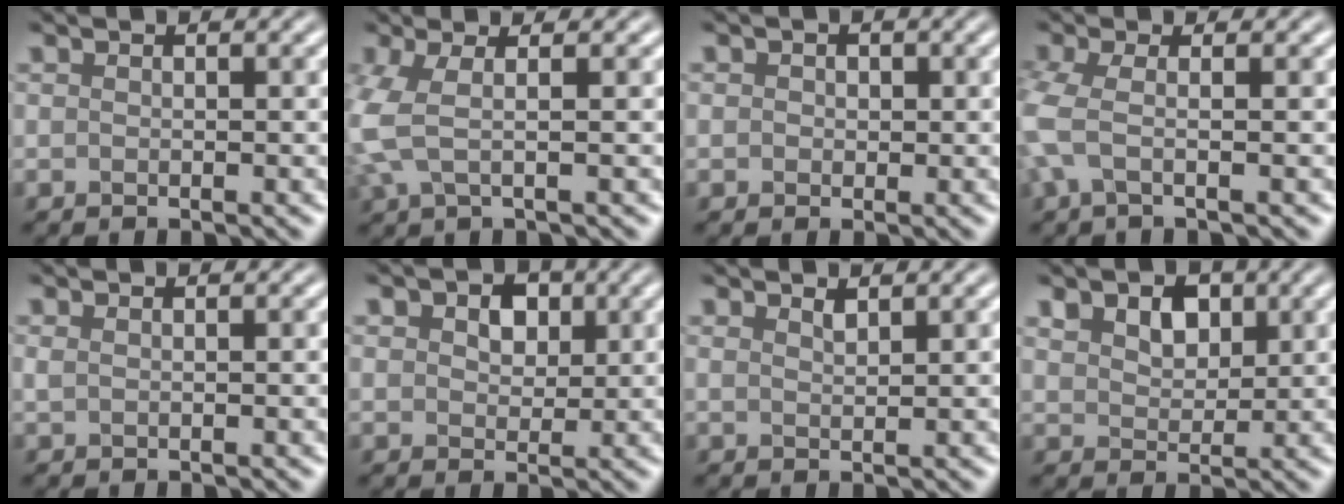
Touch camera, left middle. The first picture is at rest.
{"total": 2.1, "force": [-0.1, 0.2, 2.1], "torque": [-0.075, 0.009, 0.010]}
{"total": 1.1, "force": [0.0, -0.1, -1.1], "torque": [-0.002, 0.003, 0.015]}
{"total": 1.9, "force": [-0.9, 0.0, 1.6], "torque": [-0.059, -0.006, -0.013]}
{"total": 0.7, "force": [0.5, 0.4, 0.3], "torque": [-0.011, 0.011, -0.001]}
{"total": 2.0, "force": [1.4, 1.3, 0.4], "torque": [-0.024, 0.018, 0.030]}
{"total": 0.9, "force": [0.8, -0.3, -0.4], "torque": [-0.005, 0.012, 0.024]}
{"total": 3.0, "force": [2.2, 1.8, 1.0], "torque": [-0.037, 0.026, 0.044]}